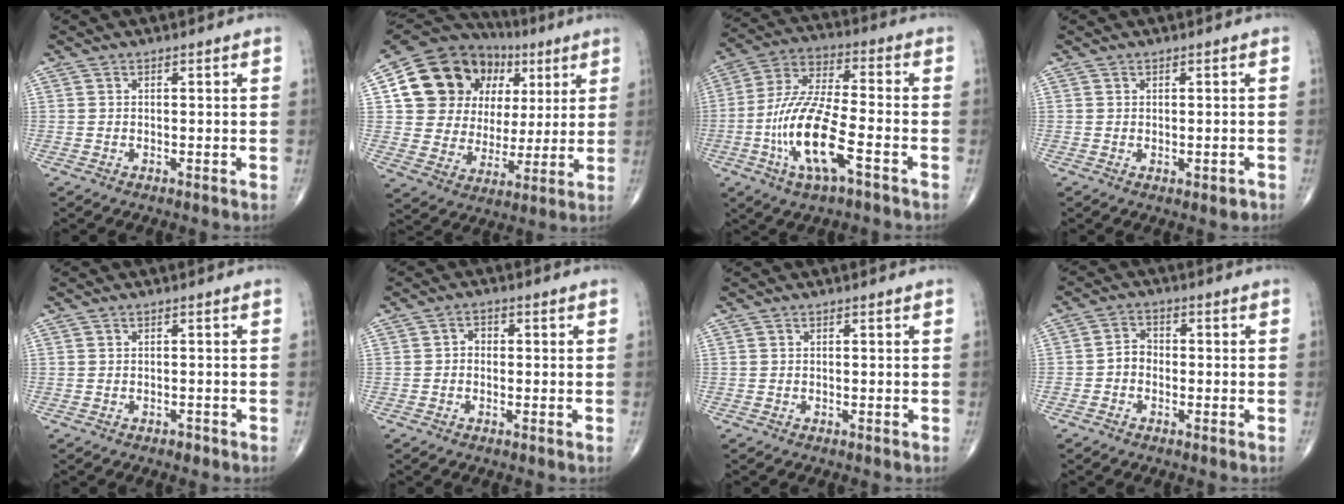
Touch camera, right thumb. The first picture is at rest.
{"total": 20.9, "force": [6.6, 17.1, 10.1], "torque": [-0.128, 0.024, 0.126]}
{"total": 15.6, "force": [-5.6, 4.8, 13.8], "torque": [-0.288, 0.030, -0.104]}
{"total": 2.1, "force": [-0.6, 1.0, 1.7], "torque": [-0.020, 0.006, 0.000]}
{"total": 0.8, "force": [-0.5, 0.5, 0.3], "torque": [-0.001, 0.001, -0.009]}
{"total": 1.6, "force": [-0.3, 1.4, 0.8], "torque": [-0.002, 0.008, -0.011]}
{"total": 0.0}
{"total": 3.1, "force": [-1.0, 2.5, 1.6], "torque": [-0.014, 0.013, -0.027]}